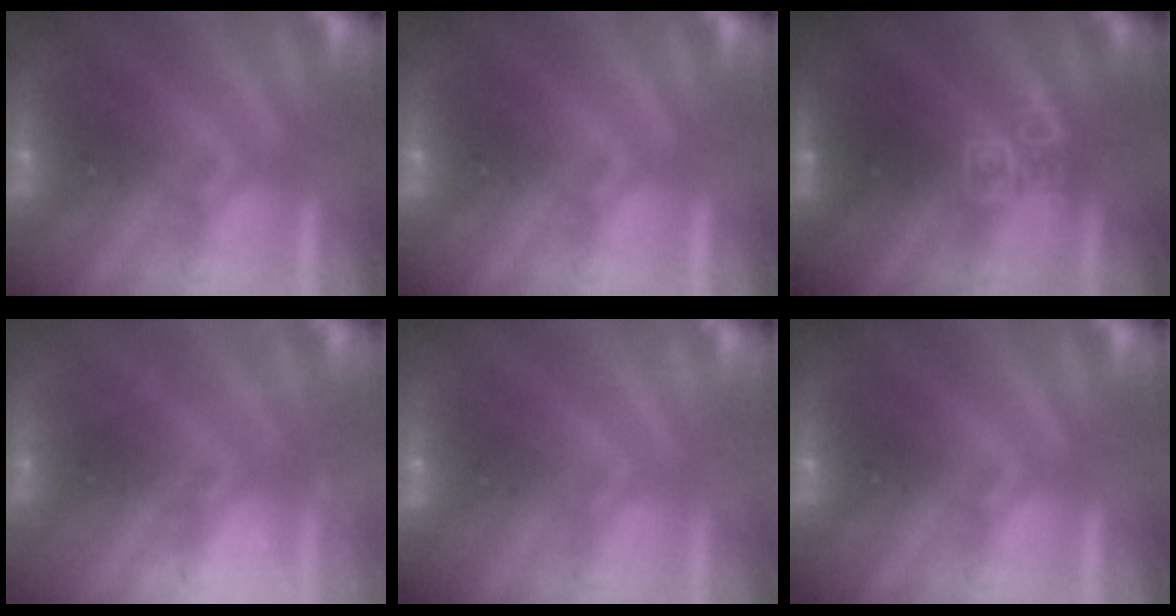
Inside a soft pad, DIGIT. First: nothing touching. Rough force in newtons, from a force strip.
{"total": 0.0}
{"total": 3.2}
{"total": 2.3}
{"total": 2.4}
{"total": 0.0}